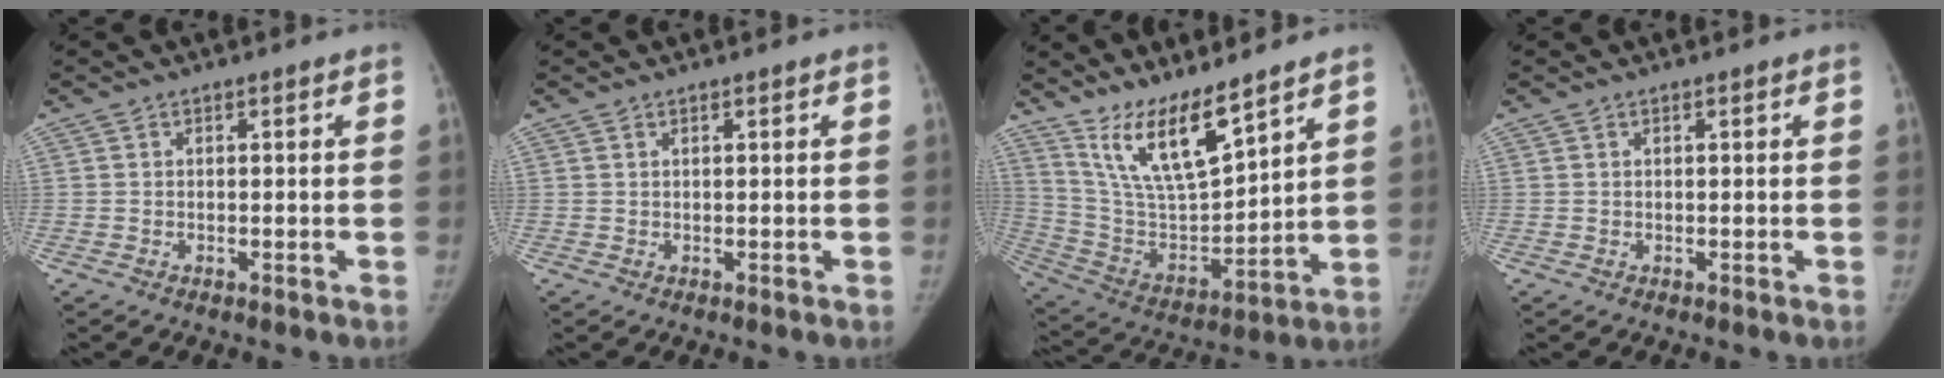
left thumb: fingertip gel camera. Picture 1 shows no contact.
{"total": 0.0}
{"total": 14.5, "force": [10.7, 3.4, 9.1], "torque": [-0.148, -0.069, 0.220]}
{"total": 0.0}